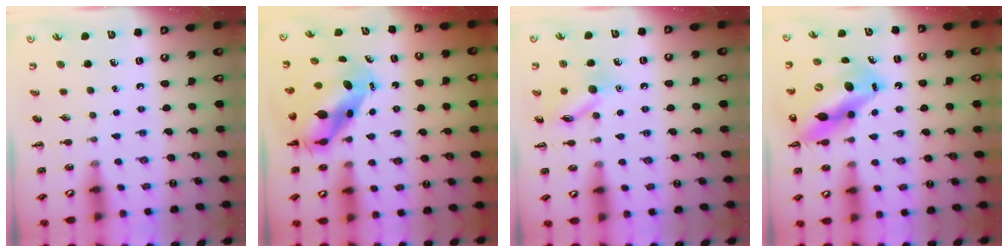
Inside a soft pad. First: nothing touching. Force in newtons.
{"total": 8.2, "press": 8.0, "slide": 1.9}
{"total": 11.2, "press": 11.2, "slide": 0.5}
{"total": 15.9, "press": 15.1, "slide": 4.7}